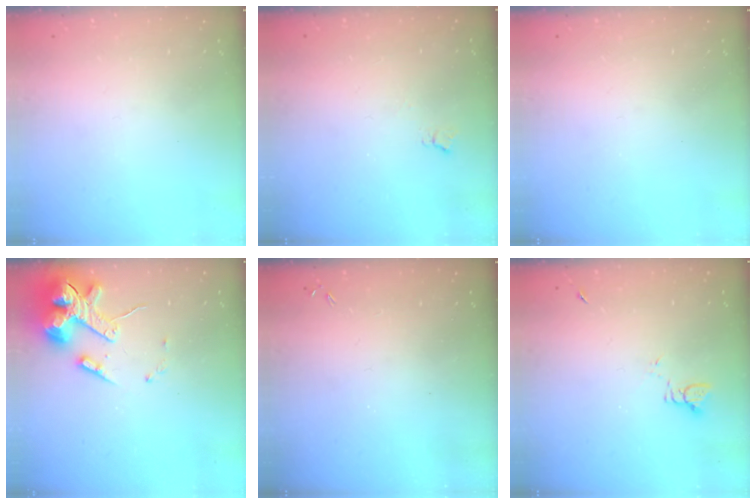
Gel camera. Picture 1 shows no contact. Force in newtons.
{"total": 2.8, "press": 2.8, "slide": 0.6}
{"total": 0.0}
{"total": 14.6, "press": 14.4, "slide": 2.3}
{"total": 0.0}
{"total": 2.0, "press": 2.0, "slide": 0.3}